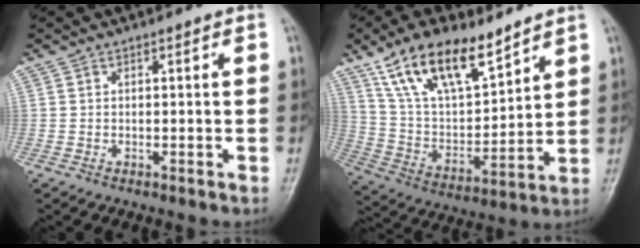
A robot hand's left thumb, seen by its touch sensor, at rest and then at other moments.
{"total": 17.9, "force": [12.0, 7.5, 11.0], "torque": [-0.163, -0.050, 0.232]}